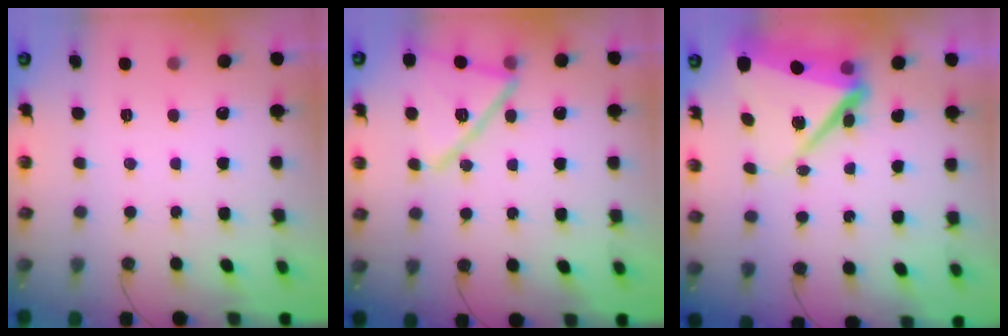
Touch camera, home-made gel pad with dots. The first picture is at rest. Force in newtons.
{"total": 17.0, "press": 16.9, "slide": 1.2}
{"total": 12.2, "press": 11.3, "slide": 4.5}